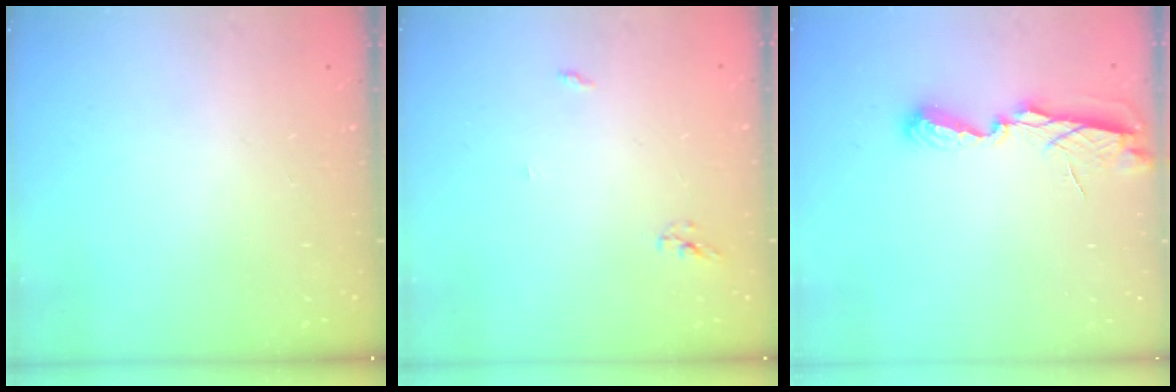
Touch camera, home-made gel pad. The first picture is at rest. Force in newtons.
{"total": 3.3, "press": 3.3, "slide": 0.2}
{"total": 6.6, "press": 6.6, "slide": 0.2}